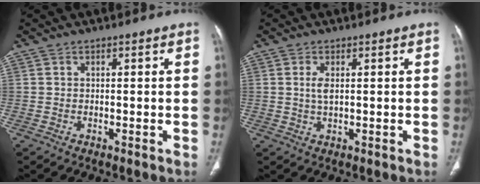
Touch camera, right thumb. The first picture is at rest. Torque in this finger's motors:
{"motor_torque": [-0.41, 0.30, 0.28, 0.15, 0.02]}